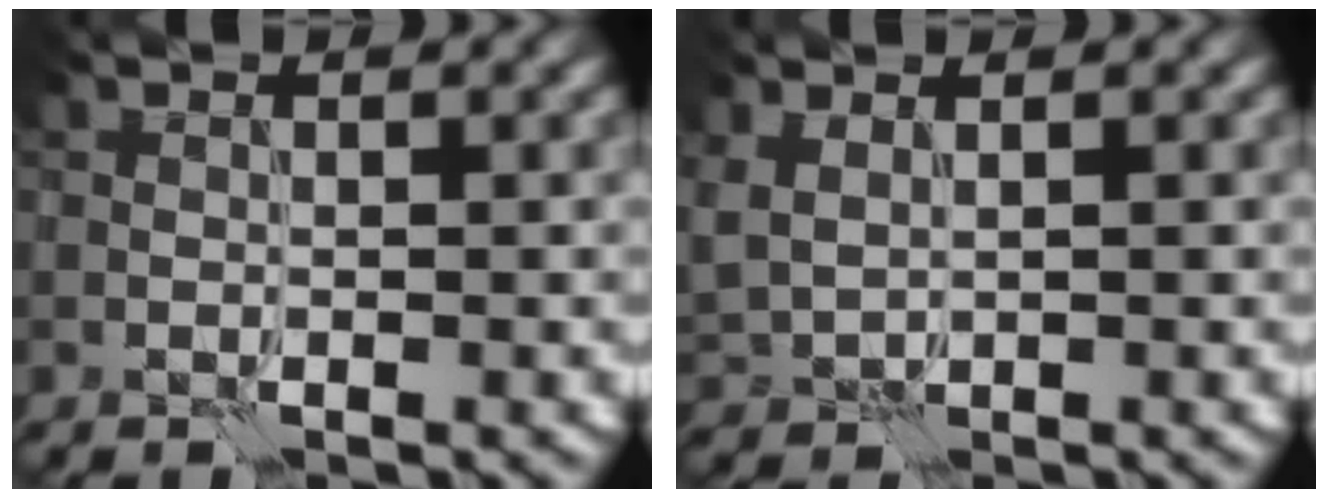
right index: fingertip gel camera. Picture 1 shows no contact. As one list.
[{"total": 2.0, "force": [0.9, 1.2, 1.3], "torque": [-0.042, 0.001, 0.026]}]